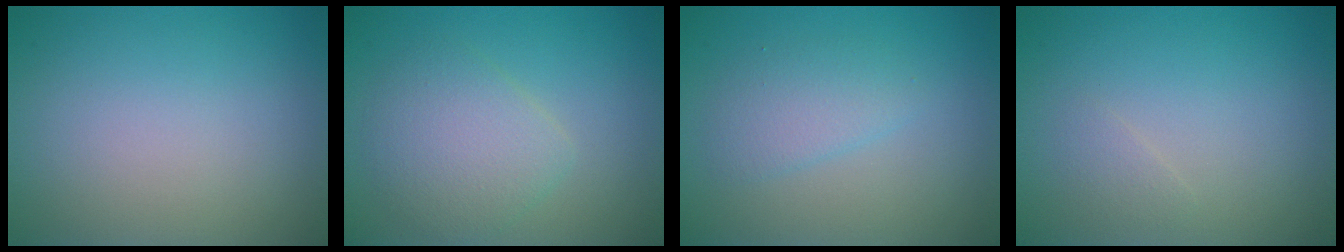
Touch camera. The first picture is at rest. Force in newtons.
{"total": 3.7, "press": 3.7, "slide": 0.0}
{"total": 2.1, "press": 2.1, "slide": 0.1}
{"total": 0.8, "press": 0.8, "slide": 0.0}